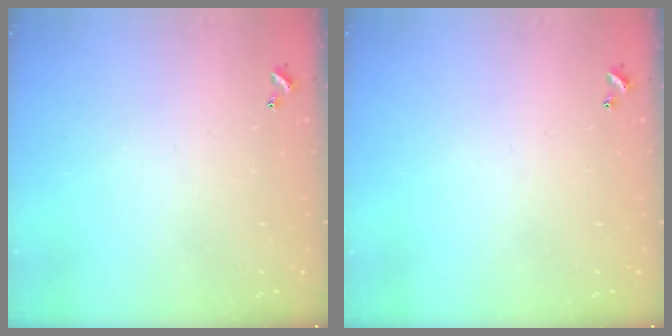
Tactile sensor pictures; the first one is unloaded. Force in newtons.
{"total": 0.0}